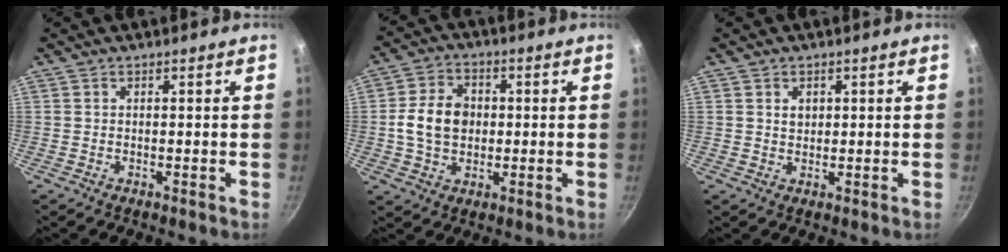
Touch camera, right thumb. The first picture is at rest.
{"total": 9.6, "force": [0.2, 7.3, 6.2], "torque": [-0.095, 0.013, -0.004]}
{"total": 1.8, "force": [0.6, 1.5, 1.0], "torque": [-0.008, -0.002, 0.011]}